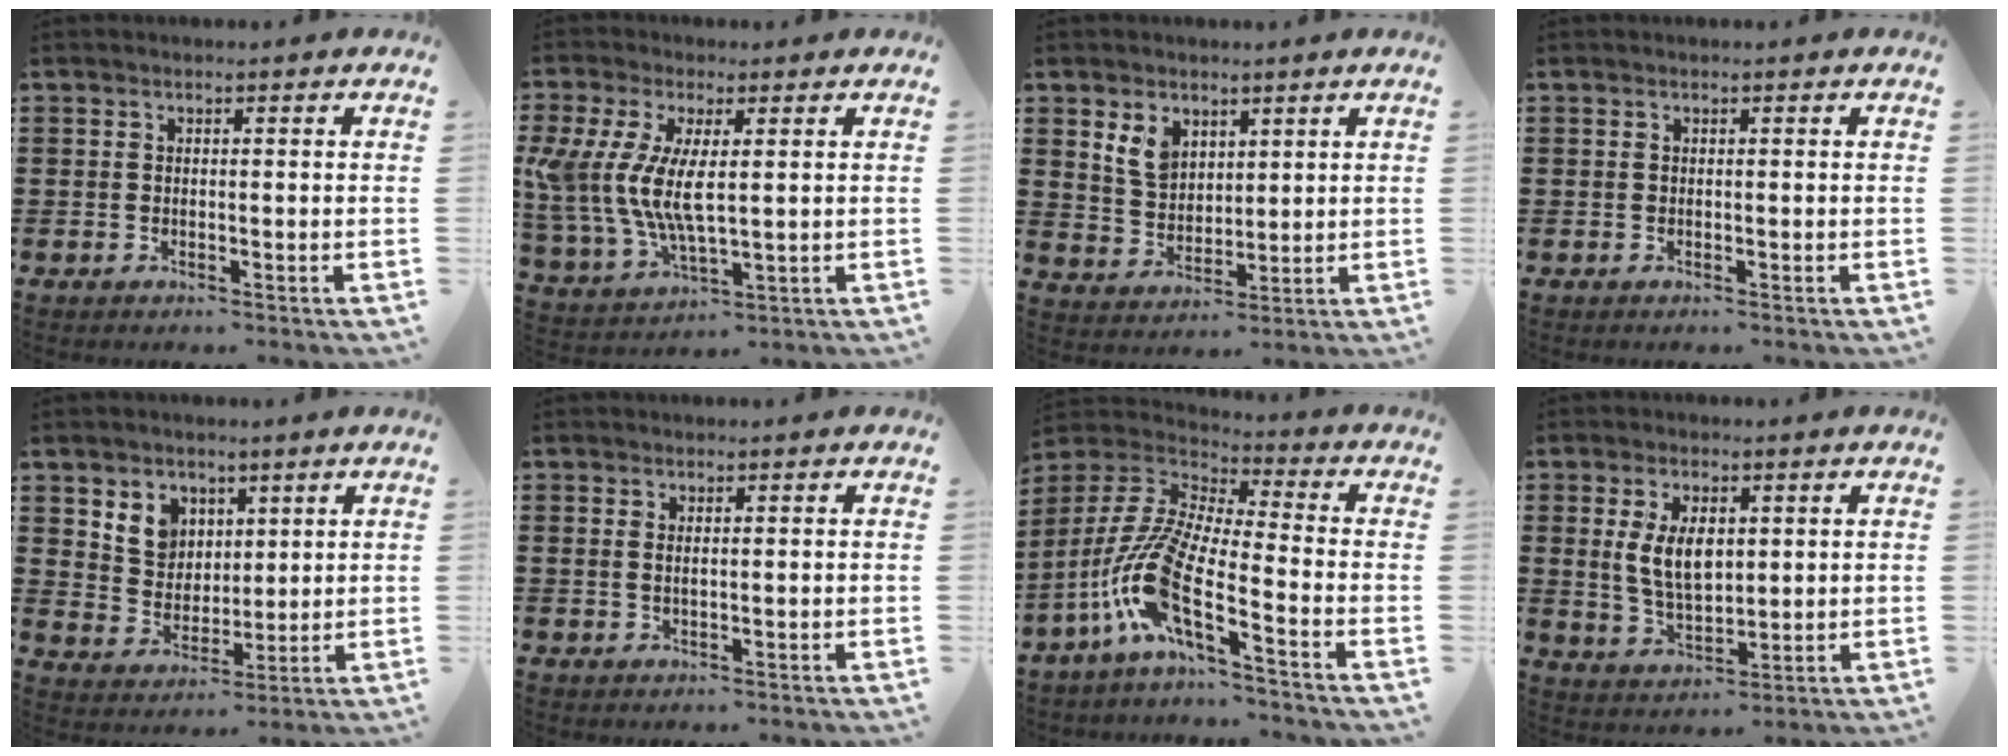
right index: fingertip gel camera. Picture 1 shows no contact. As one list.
[{"total": 9.5, "force": [1.2, 4.5, 8.3], "torque": [-0.203, -0.006, 0.015]}, {"total": 5.3, "force": [2.7, 3.7, 2.7], "torque": [-0.067, 0.013, 0.052]}, {"total": 0.0}, {"total": 5.6, "force": [2.8, 4.7, 1.0], "torque": [-0.041, 0.008, 0.052]}, {"total": 1.0, "force": [0.2, 0.3, 0.9], "torque": [-0.019, 0.002, 0.003]}, {"total": 11.5, "force": [-6.6, 1.9, 9.3], "torque": [-0.232, -0.026, -0.144]}, {"total": 6.8, "force": [1.1, 3.6, 5.6], "torque": [-0.116, 0.005, 0.015]}]